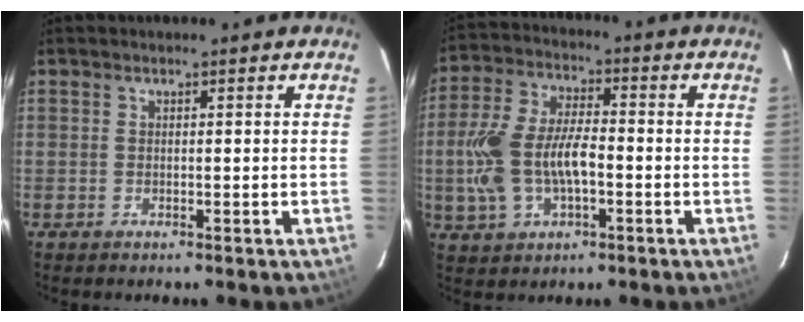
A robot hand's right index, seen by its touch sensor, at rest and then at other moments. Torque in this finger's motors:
{"motor_torque": [0.46, -0.19, 0.37, 0.21]}